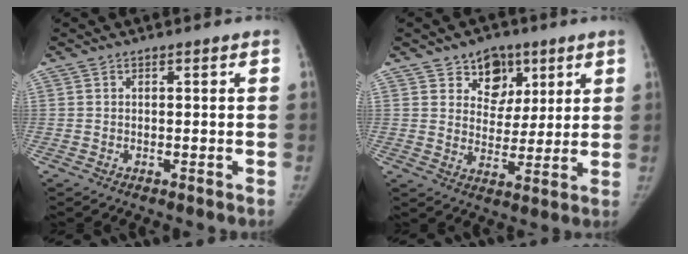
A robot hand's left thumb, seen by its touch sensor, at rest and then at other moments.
{"total": 8.6, "force": [4.9, 6.5, 2.8], "torque": [0.001, -0.021, 0.079]}